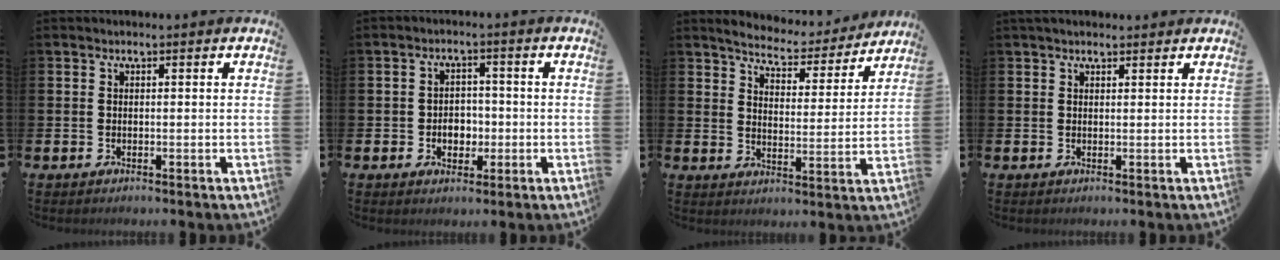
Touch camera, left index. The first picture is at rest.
{"total": 3.2, "force": [-0.8, 2.6, 1.7], "torque": [-0.019, -0.002, -0.024]}
{"total": 5.5, "force": [5.3, 1.0, 0.7], "torque": [-0.038, -0.043, 0.088]}
{"total": 1.5, "force": [1.3, 0.5, 0.5], "torque": [0.000, 0.001, 0.022]}